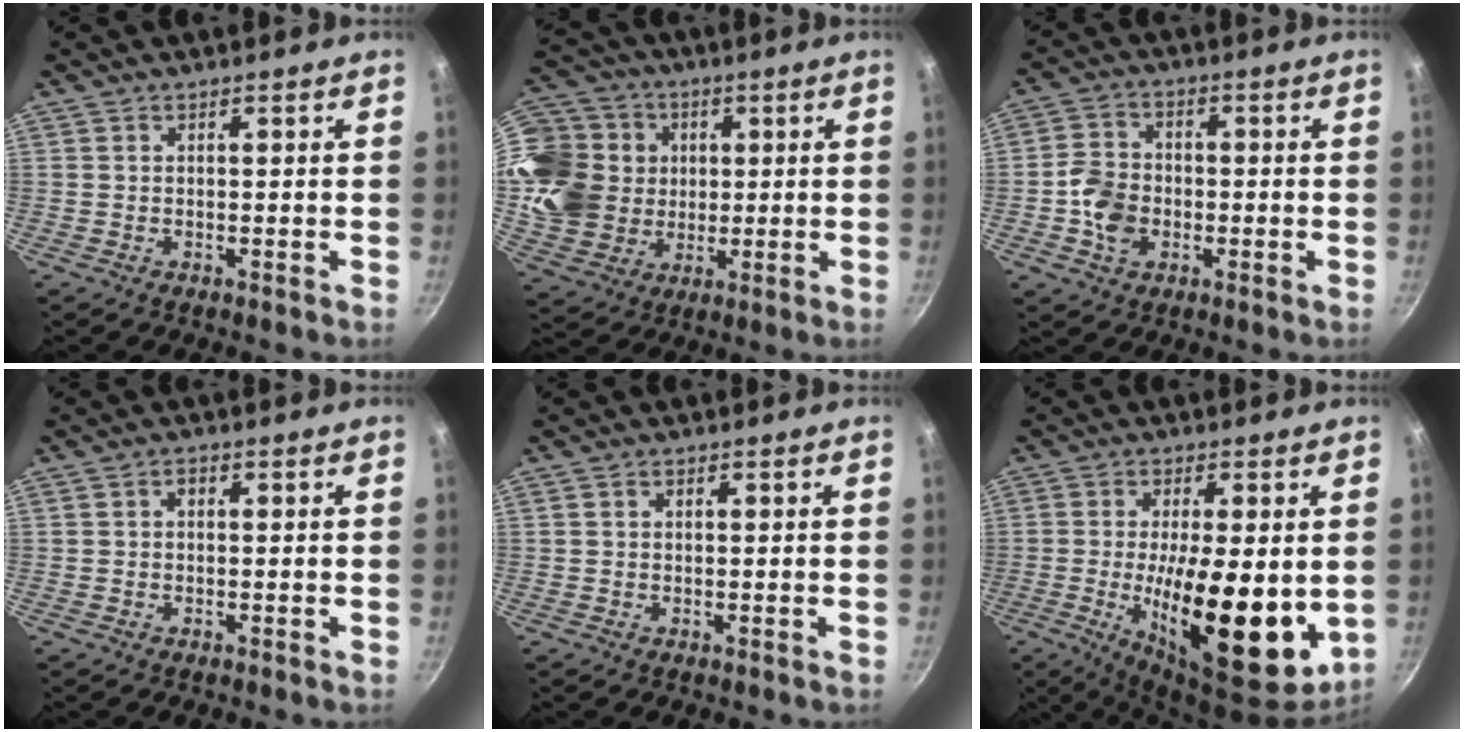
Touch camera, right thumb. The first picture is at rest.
{"total": 20.0, "force": [3.1, 17.3, 9.6], "torque": [-0.188, 0.012, 0.069]}
{"total": 7.5, "force": [-1.7, 5.9, 4.3], "torque": [-0.068, 0.018, -0.041]}
{"total": 1.3, "force": [0.1, 1.0, 0.8], "torque": [-0.014, 0.006, 0.000]}
{"total": 0.8, "force": [0.2, 0.7, 0.3], "torque": [-0.004, 0.005, 0.003]}
{"total": 19.2, "force": [-2.1, 6.9, 17.8], "torque": [-0.266, -0.013, -0.028]}